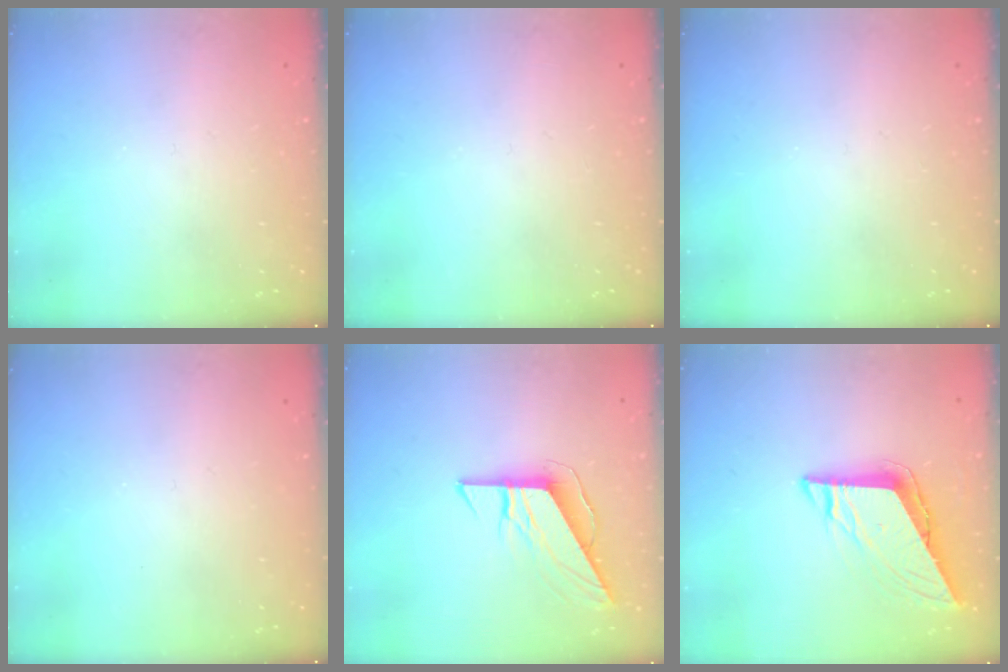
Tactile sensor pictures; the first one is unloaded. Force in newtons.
{"total": 0.0}
{"total": 0.0}
{"total": 0.0}
{"total": 8.3, "press": 8.3, "slide": 0.2}
{"total": 8.7, "press": 8.6, "slide": 0.7}